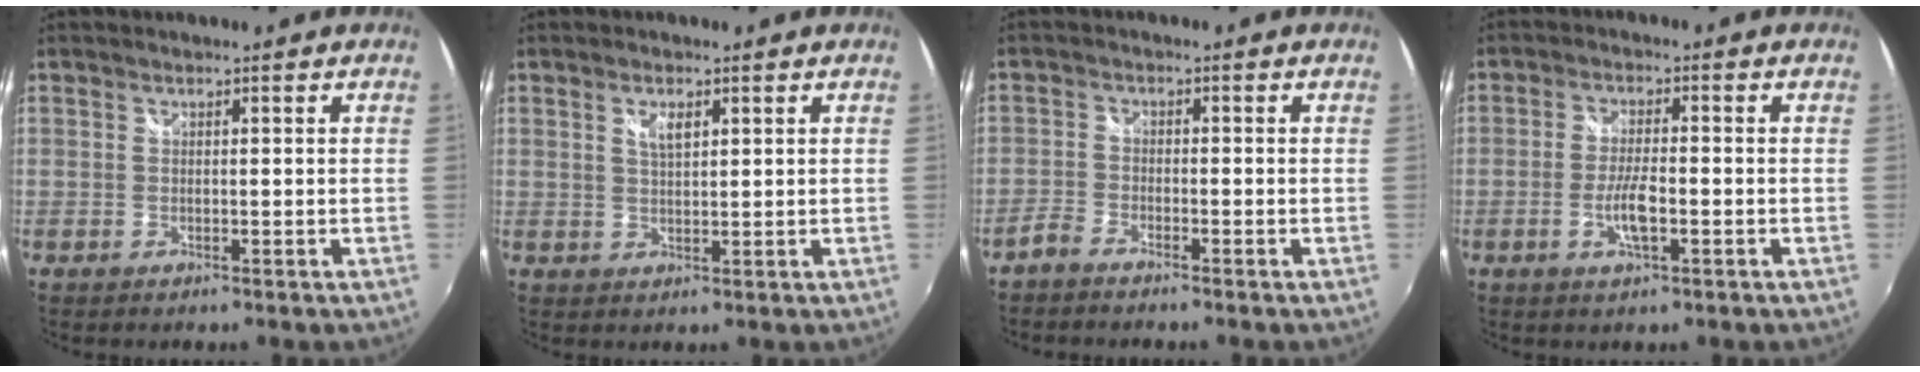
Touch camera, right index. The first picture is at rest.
{"total": 3.1, "force": [1.5, 1.4, 2.4], "torque": [-0.040, 0.000, 0.026]}
{"total": 2.6, "force": [-2.3, 0.9, 0.7], "torque": [-0.028, 0.004, -0.049]}
{"total": 5.1, "force": [-1.5, 1.3, 4.7], "torque": [-0.095, -0.005, -0.029]}